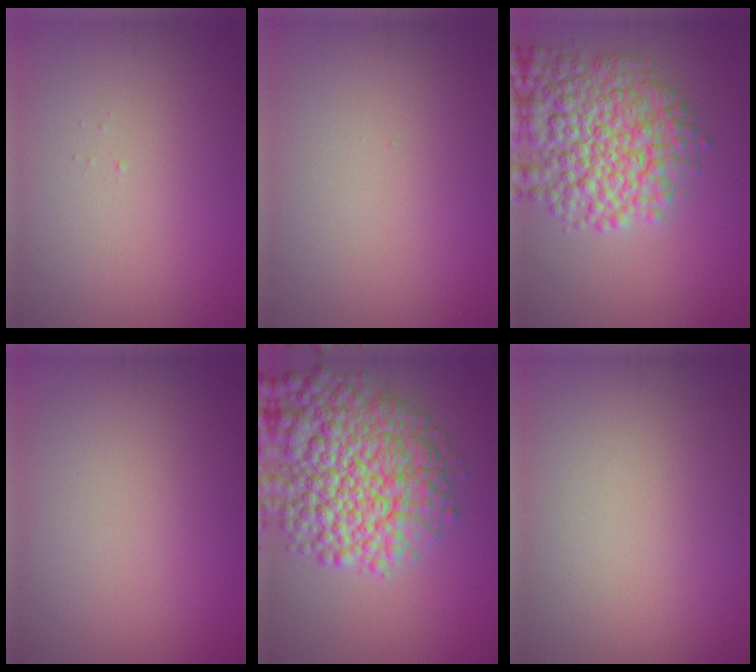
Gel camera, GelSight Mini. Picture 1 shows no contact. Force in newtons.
{"total": 0.0}
{"total": 8.7, "press": 8.7, "slide": 0.3}
{"total": 0.0}
{"total": 11.0, "press": 11.0, "slide": 0.4}
{"total": 0.0}